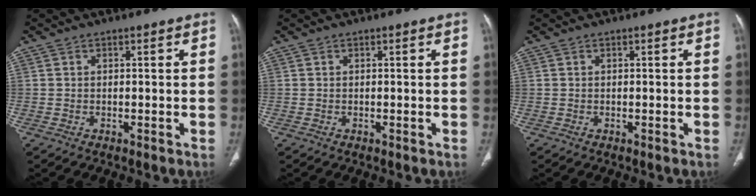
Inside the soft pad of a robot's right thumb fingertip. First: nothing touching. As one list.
[{"total": 0.0}, {"total": 0.0}]